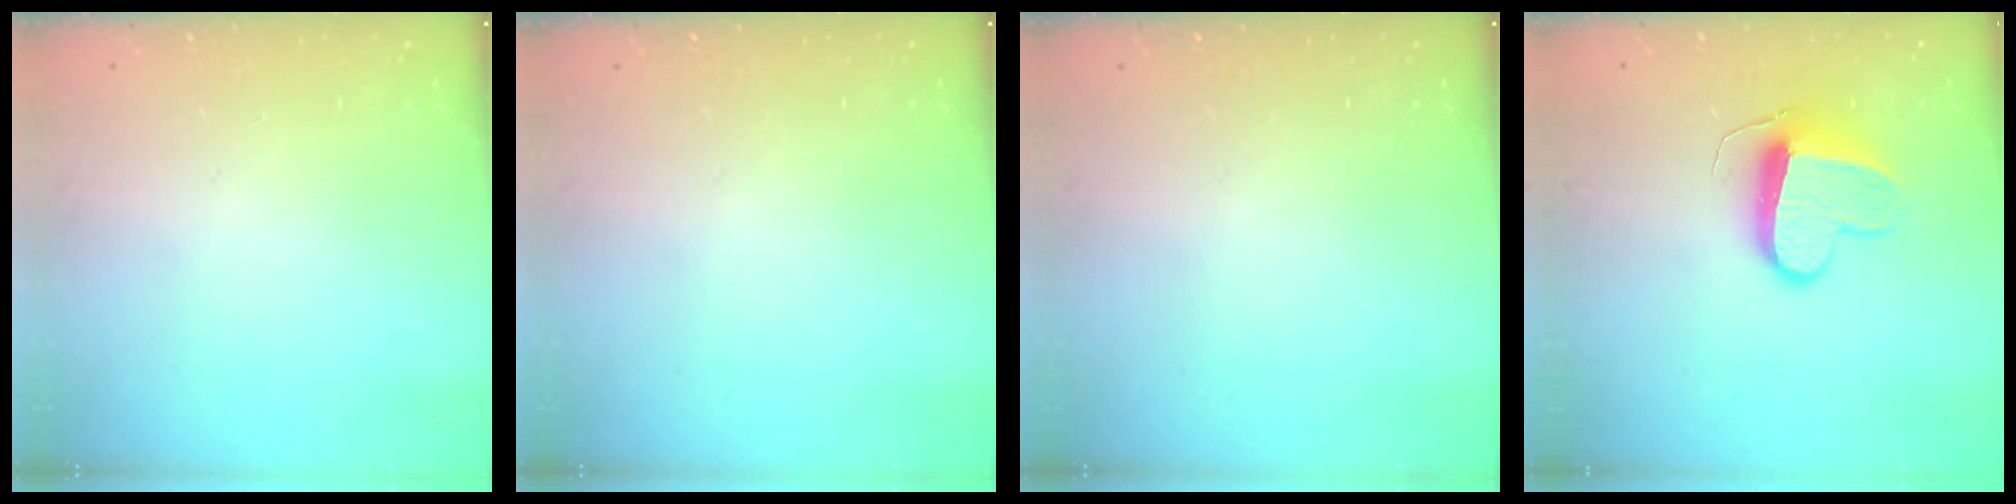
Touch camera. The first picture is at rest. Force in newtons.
{"total": 0.0}
{"total": 0.0}
{"total": 9.9, "press": 9.9, "slide": 0.0}